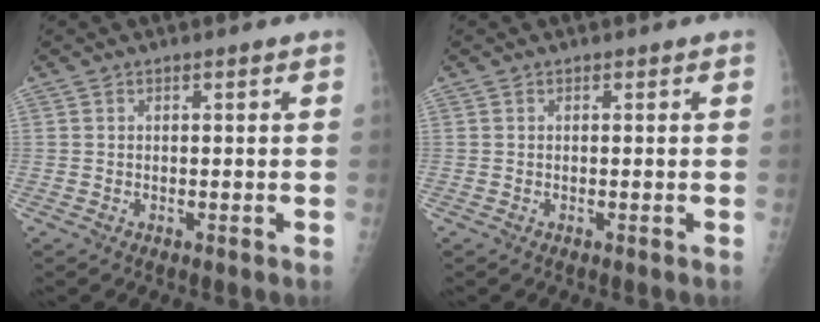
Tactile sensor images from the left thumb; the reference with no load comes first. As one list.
[{"total": 0.0}]